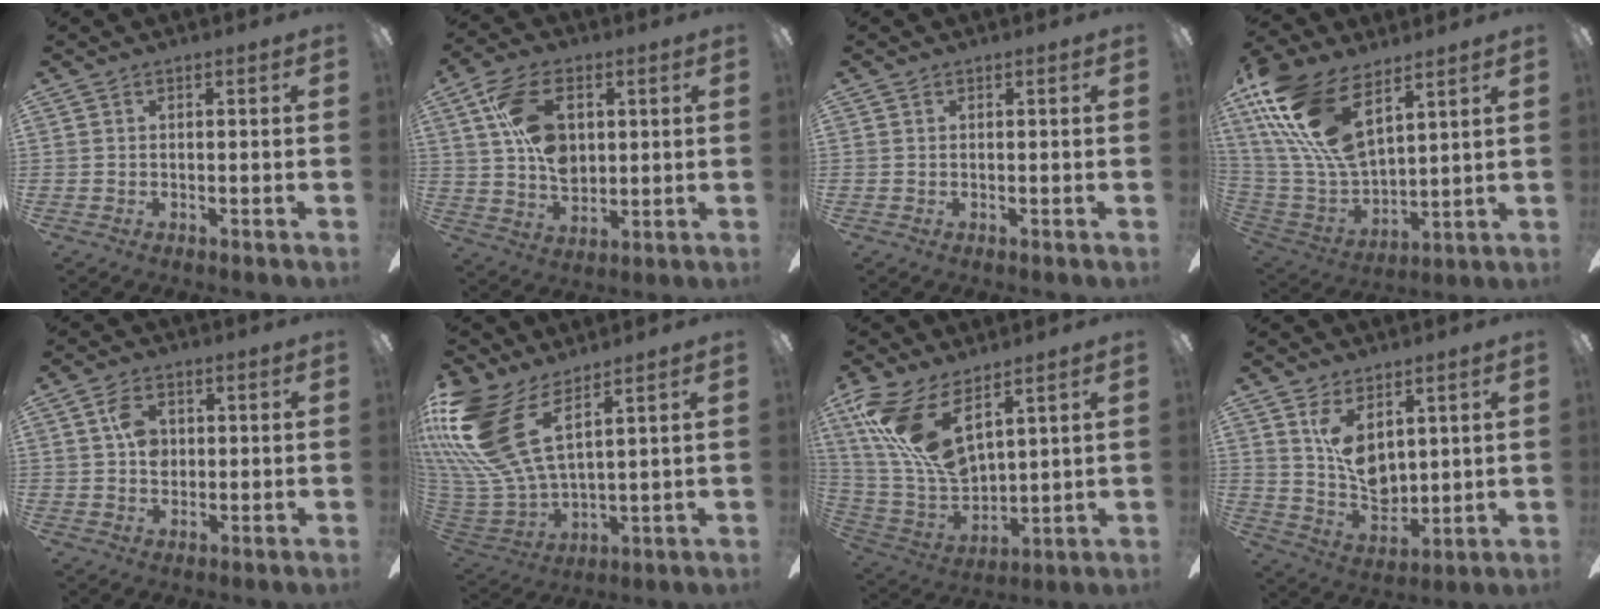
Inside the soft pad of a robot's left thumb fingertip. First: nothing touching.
{"total": 15.0, "force": [4.3, 9.6, 10.6], "torque": [-0.200, 0.009, 0.081]}
{"total": 0.0}
{"total": 22.6, "force": [12.4, 10.9, 15.5], "torque": [-0.348, -0.053, 0.220]}
{"total": 6.3, "force": [1.4, 4.6, 4.1], "torque": [-0.061, 0.004, 0.023]}
{"total": 21.9, "force": [10.9, 10.1, 16.0], "torque": [-0.359, -0.052, 0.200]}
{"total": 18.2, "force": [9.7, 7.9, 13.3], "torque": [-0.297, -0.050, 0.172]}
{"total": 10.3, "force": [4.9, 6.4, 6.4], "torque": [-0.116, -0.025, 0.094]}